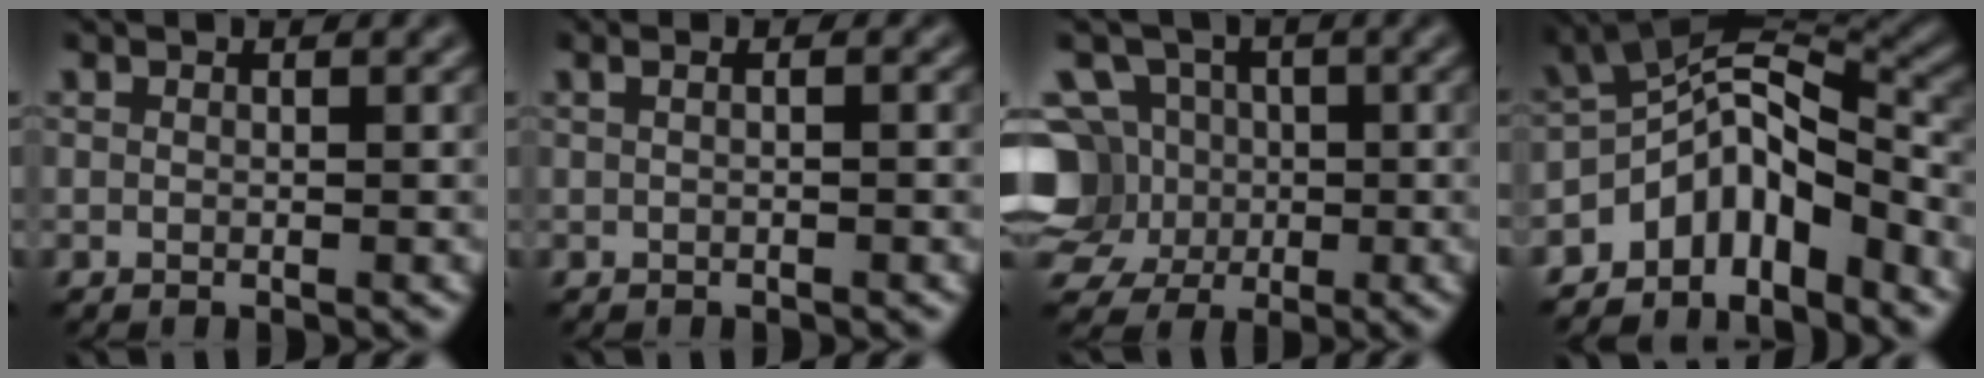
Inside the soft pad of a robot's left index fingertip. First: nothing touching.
{"total": 1.6, "force": [0.4, 0.8, 1.4], "torque": [-0.009, 0.000, -0.007]}
{"total": 8.2, "force": [-0.3, 7.6, 3.3], "torque": [-0.079, 0.028, -0.041]}
{"total": 7.4, "force": [-4.4, 3.6, 4.7], "torque": [-0.053, 0.008, -0.092]}